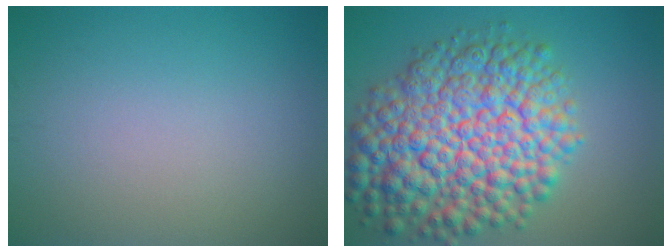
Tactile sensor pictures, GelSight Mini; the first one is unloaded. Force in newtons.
{"total": 12.8, "press": 12.8, "slide": 0.4}